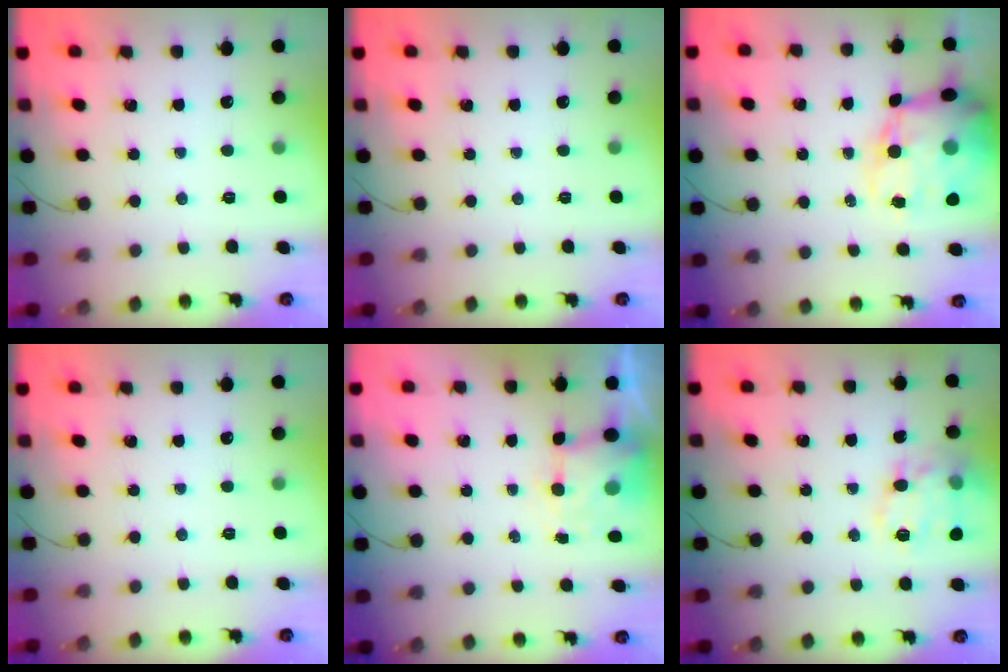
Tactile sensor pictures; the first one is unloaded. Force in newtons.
{"total": 0.0}
{"total": 20.0, "press": 19.5, "slide": 4.6}
{"total": 0.0}
{"total": 5.1, "press": 5.1, "slide": 0.6}
{"total": 16.6, "press": 16.6, "slide": 1.4}